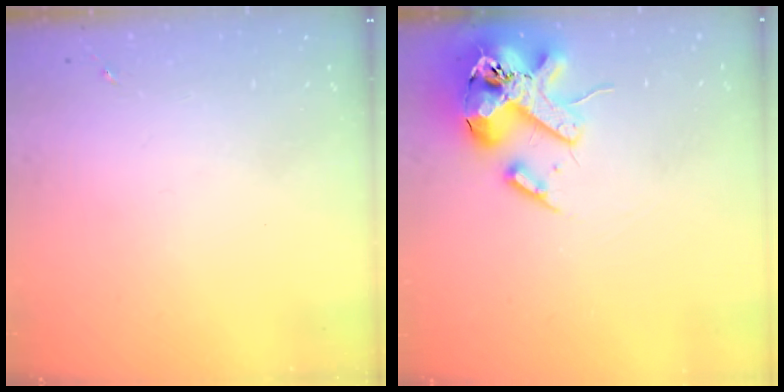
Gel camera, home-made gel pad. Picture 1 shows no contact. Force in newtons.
{"total": 16.5, "press": 16.3, "slide": 2.8}